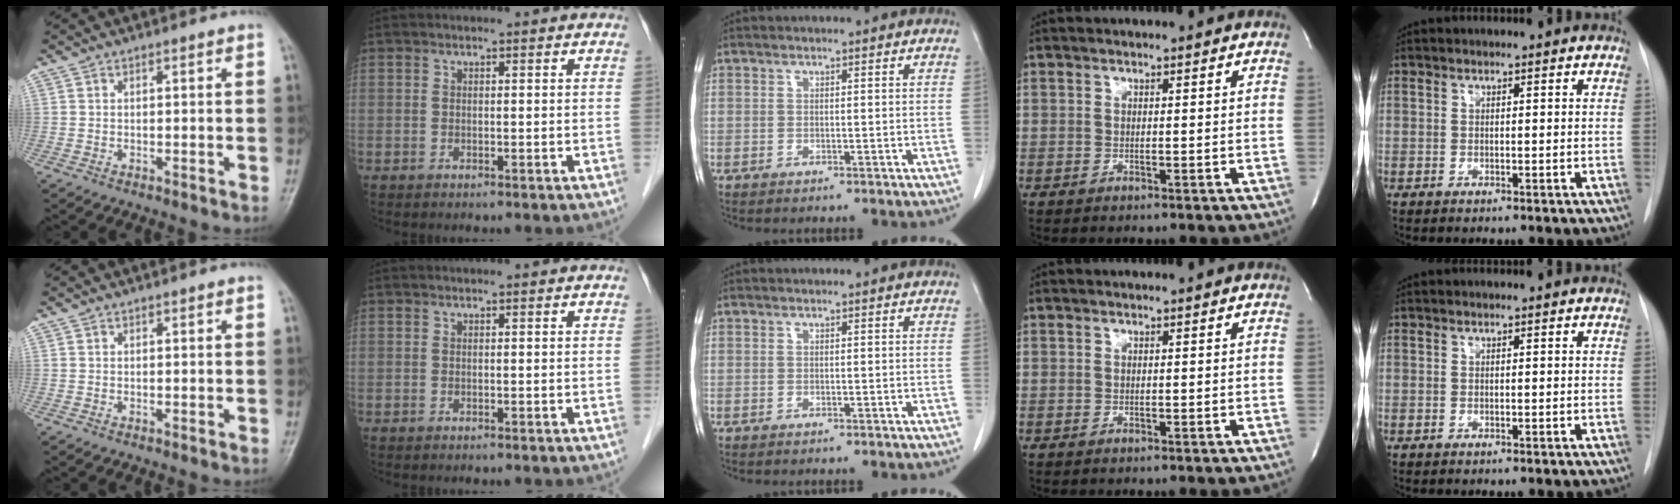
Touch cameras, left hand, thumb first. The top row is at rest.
{}